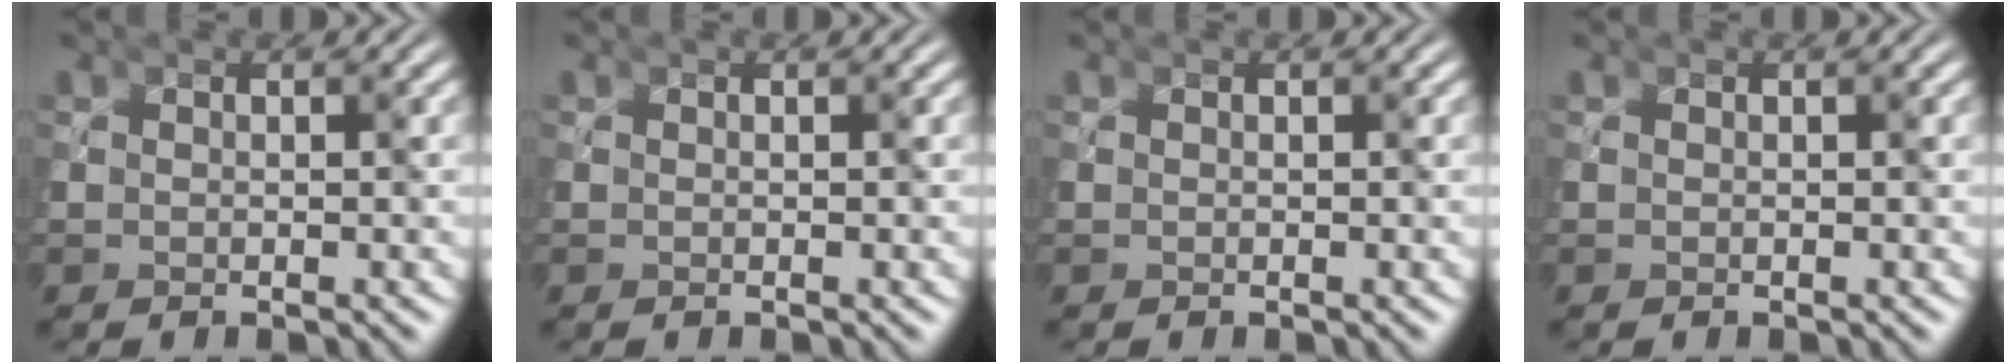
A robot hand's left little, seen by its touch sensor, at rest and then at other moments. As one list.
[{"total": 0.0}, {"total": 0.0}, {"total": 0.0}]